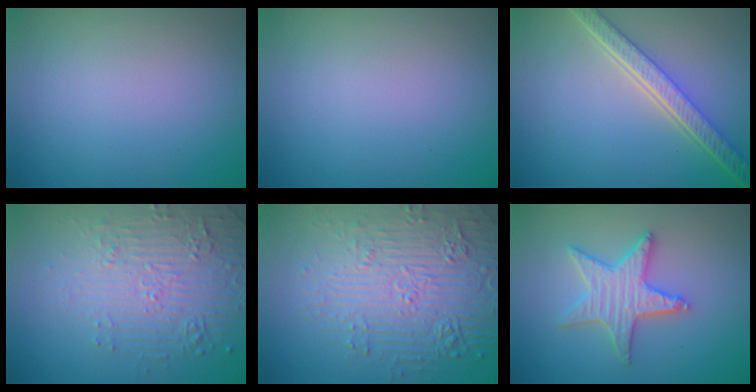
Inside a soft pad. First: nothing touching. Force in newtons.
{"total": 0.0}
{"total": 5.3, "press": 4.1, "slide": 3.3}
{"total": 5.0, "press": 3.8, "slide": 3.2}
{"total": 7.0, "press": 5.3, "slide": 4.6}
{"total": 4.3, "press": 4.2, "slide": 0.8}